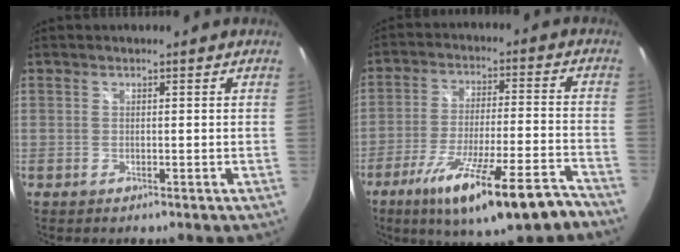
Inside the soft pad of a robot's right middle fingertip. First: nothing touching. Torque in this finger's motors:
{"motor_torque": [1.08, -1.06, 0.32, 0.18]}